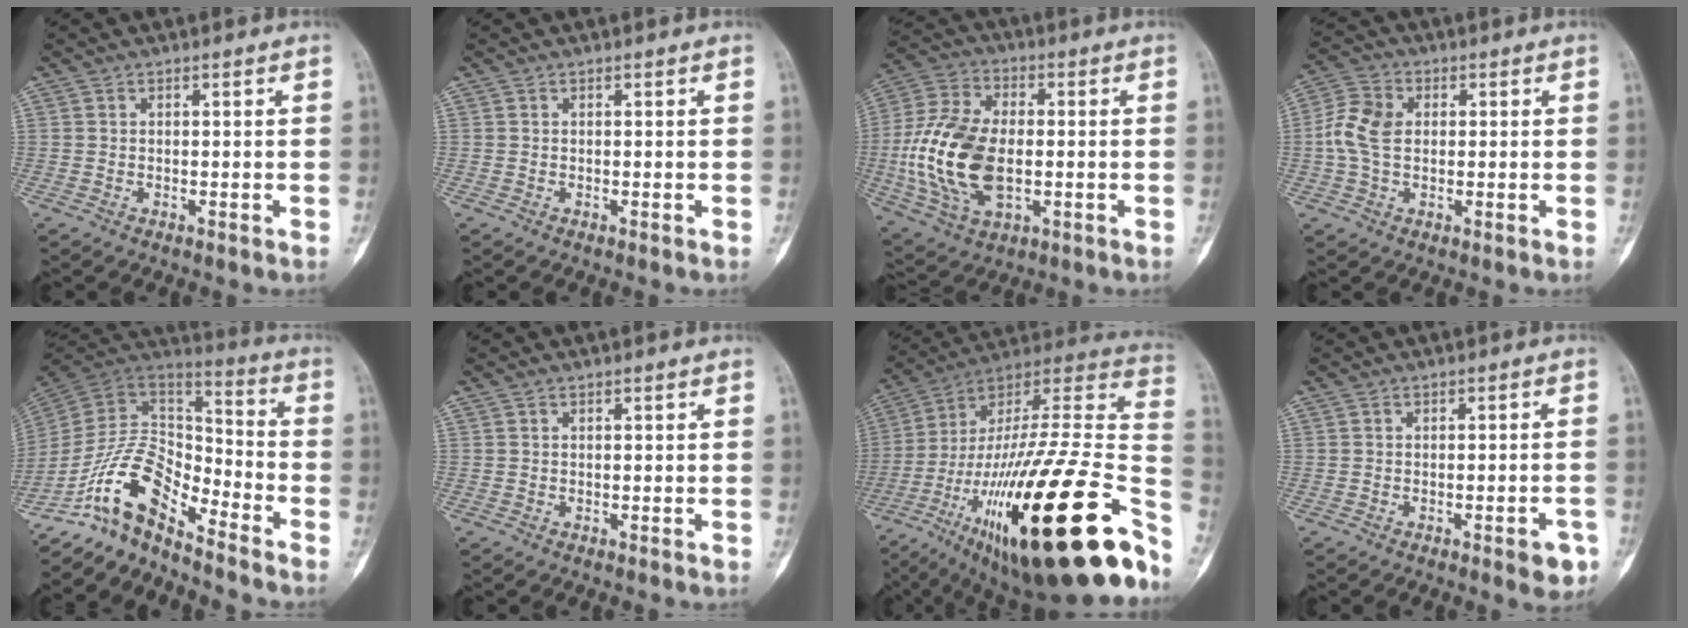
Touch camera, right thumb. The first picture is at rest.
{"total": 0.0}
{"total": 19.1, "force": [-1.8, 11.2, 15.3], "torque": [-0.313, 0.004, -0.027]}
{"total": 7.6, "force": [0.3, 5.3, 5.5], "torque": [-0.117, 0.017, 0.001]}
{"total": 14.4, "force": [-10.9, 5.4, 7.7], "torque": [-0.130, 0.101, -0.212]}
{"total": 0.0}
{"total": 44.0, "force": [-17.2, 11.1, 38.9], "torque": [-0.560, 0.047, -0.283]}
{"total": 4.2, "force": [-2.2, 1.4, 3.4], "torque": [-0.027, 0.007, -0.023]}